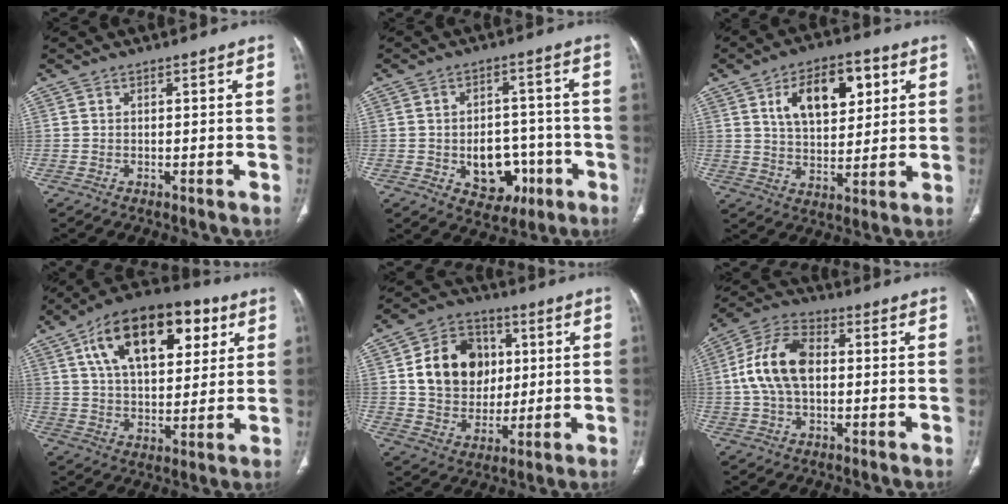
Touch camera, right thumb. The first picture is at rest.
{"total": 10.4, "force": [-3.1, 7.6, 6.4], "torque": [-0.051, 0.029, -0.030]}
{"total": 14.3, "force": [5.3, 7.9, 10.6], "torque": [-0.133, -0.009, 0.091]}
{"total": 22.6, "force": [9.1, 12.1, 16.8], "torque": [-0.243, -0.003, 0.146]}
{"total": 15.9, "force": [3.1, 12.8, 8.9], "torque": [-0.111, 0.000, 0.057]}
{"total": 12.6, "force": [0.7, 7.7, 10.0], "torque": [-0.196, 0.028, 0.008]}